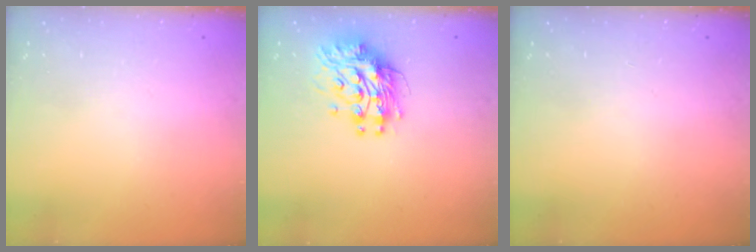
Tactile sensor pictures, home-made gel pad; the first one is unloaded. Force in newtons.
{"total": 11.5, "press": 11.5, "slide": 1.0}
{"total": 0.0}